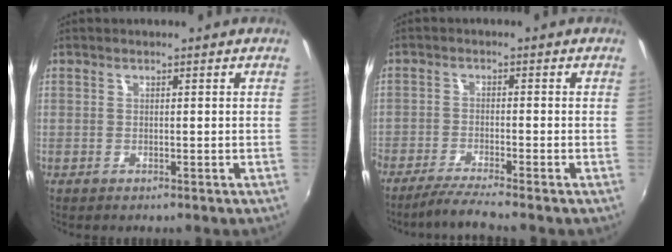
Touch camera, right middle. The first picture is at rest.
{"total": 5.8, "force": [-5.0, -0.8, 2.7], "torque": [-0.074, -0.014, -0.093]}